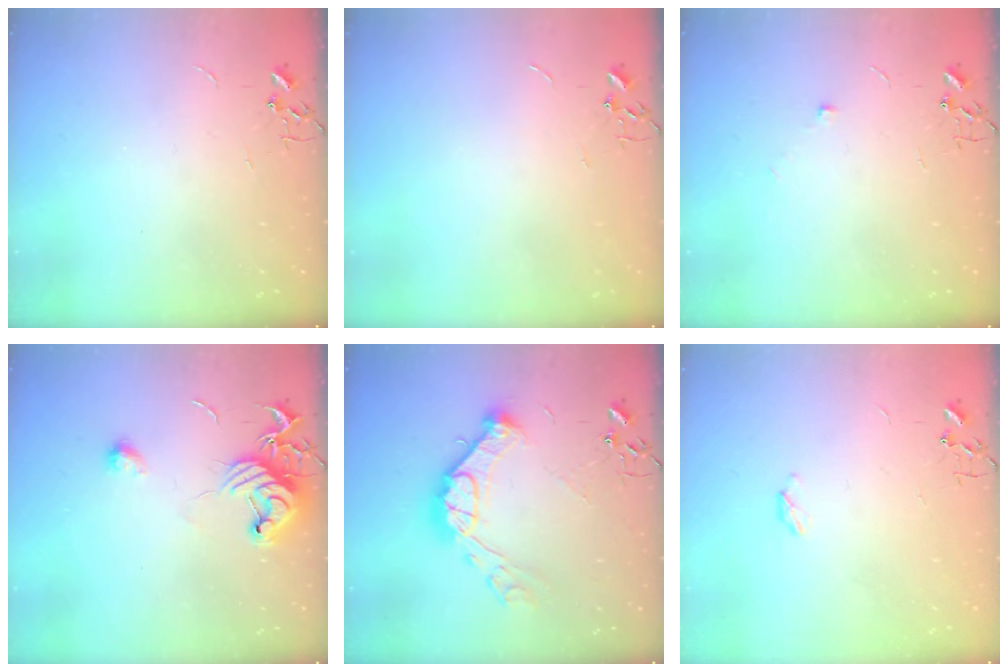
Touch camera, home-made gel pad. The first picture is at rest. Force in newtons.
{"total": 0.0}
{"total": 4.1, "press": 3.9, "slide": 1.1}
{"total": 12.1, "press": 12.1, "slide": 0.4}
{"total": 15.8, "press": 15.6, "slide": 1.9}
{"total": 2.9, "press": 2.9, "slide": 0.5}